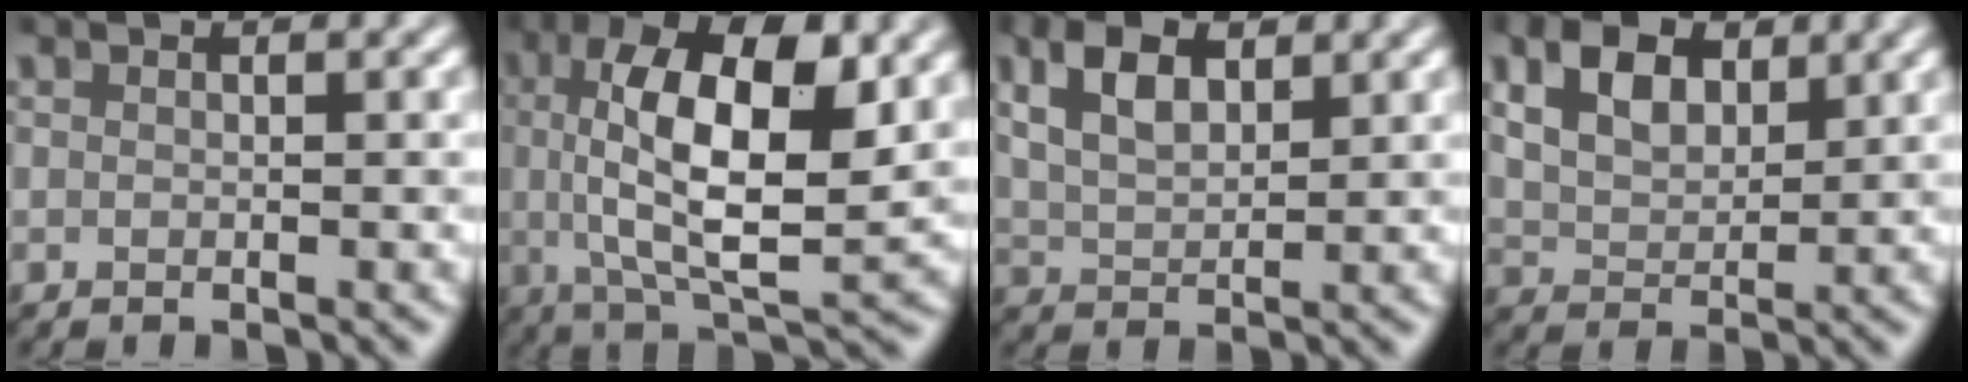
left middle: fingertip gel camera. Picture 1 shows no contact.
{"total": 11.8, "force": [2.0, 4.6, 10.7], "torque": [-0.177, 0.005, 0.029]}
{"total": 4.6, "force": [2.2, 2.3, 3.3], "torque": [-0.071, 0.008, 0.041]}
{"total": 4.9, "force": [2.3, 3.0, 3.2], "torque": [-0.066, 0.006, 0.041]}